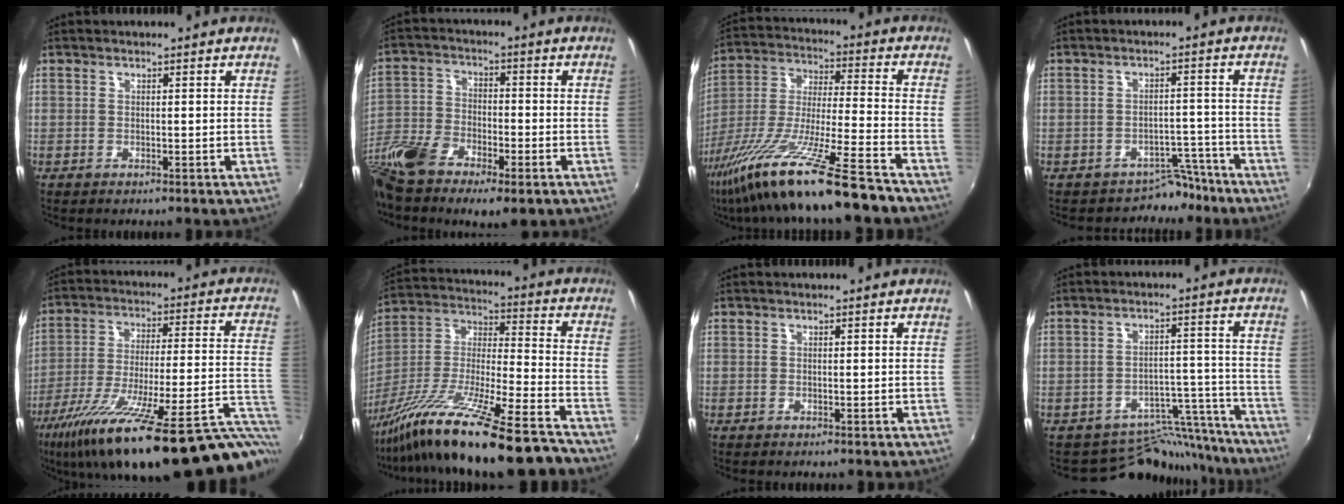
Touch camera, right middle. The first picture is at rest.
{"total": 14.7, "force": [-9.5, 5.7, 9.7], "torque": [-0.219, -0.039, -0.188]}
{"total": 21.3, "force": [-15.4, -0.2, 14.8], "torque": [-0.280, -0.054, -0.271]}
{"total": 4.5, "force": [-3.5, 2.7, -0.2], "torque": [0.010, 0.028, -0.049]}
{"total": 31.7, "force": [-22.3, 3.9, 22.2], "torque": [-0.320, -0.090, -0.331]}
{"total": 22.4, "force": [-17.1, 1.1, 14.4], "torque": [-0.257, -0.042, -0.294]}
{"total": 0.0}
{"total": 10.8, "force": [-10.2, 3.6, -0.1], "torque": [0.022, 0.049, -0.139]}